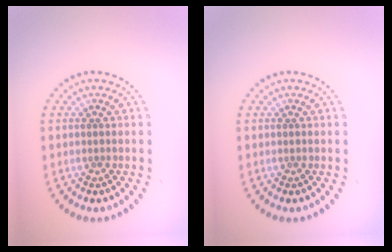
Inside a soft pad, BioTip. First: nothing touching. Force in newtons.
{"total": 0.0}